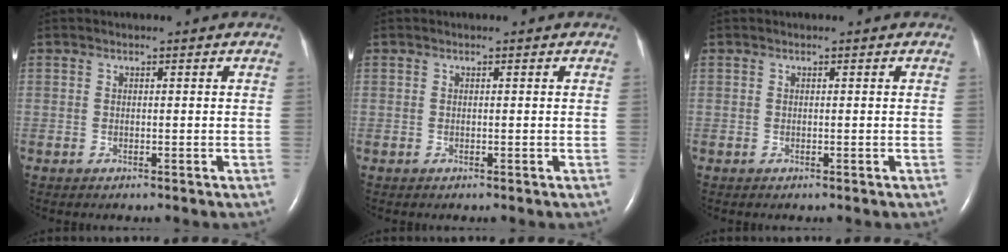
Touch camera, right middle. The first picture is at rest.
{"total": 0.0}
{"total": 0.0}